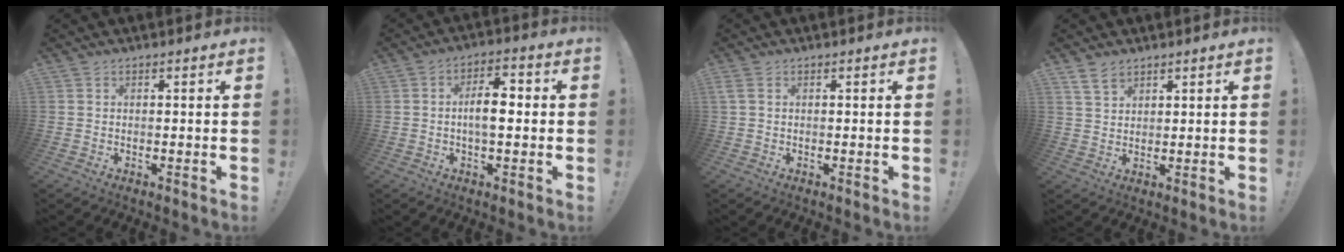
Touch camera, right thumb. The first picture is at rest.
{"total": 7.6, "force": [-0.4, 3.5, 6.7], "torque": [-0.106, 0.006, -0.014]}
{"total": 1.8, "force": [0.5, 1.1, 1.3], "torque": [-0.034, 0.007, 0.012]}
{"total": 4.8, "force": [3.5, 2.6, 2.0], "torque": [-0.039, -0.012, 0.068]}